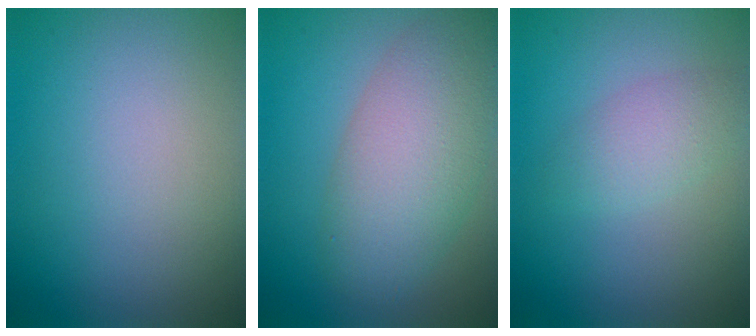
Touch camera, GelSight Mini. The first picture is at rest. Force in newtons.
{"total": 7.0, "press": 7.0, "slide": 0.4}
{"total": 2.4, "press": 2.4, "slide": 0.1}